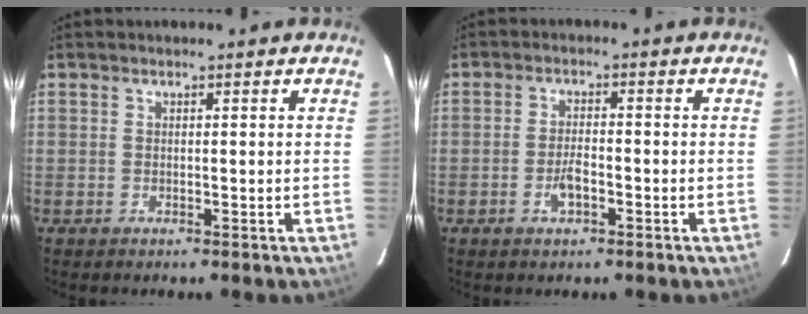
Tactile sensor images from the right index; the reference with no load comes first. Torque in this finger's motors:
{"motor_torque": [0.03, 0.08, 0.01, -0.01]}